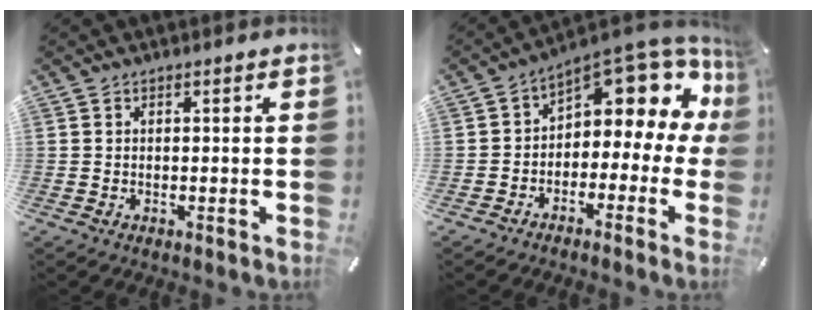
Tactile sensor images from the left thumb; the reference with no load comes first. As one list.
[{"total": 9.9, "force": [6.2, 5.1, 5.8], "torque": [-0.085, -0.059, 0.104]}]